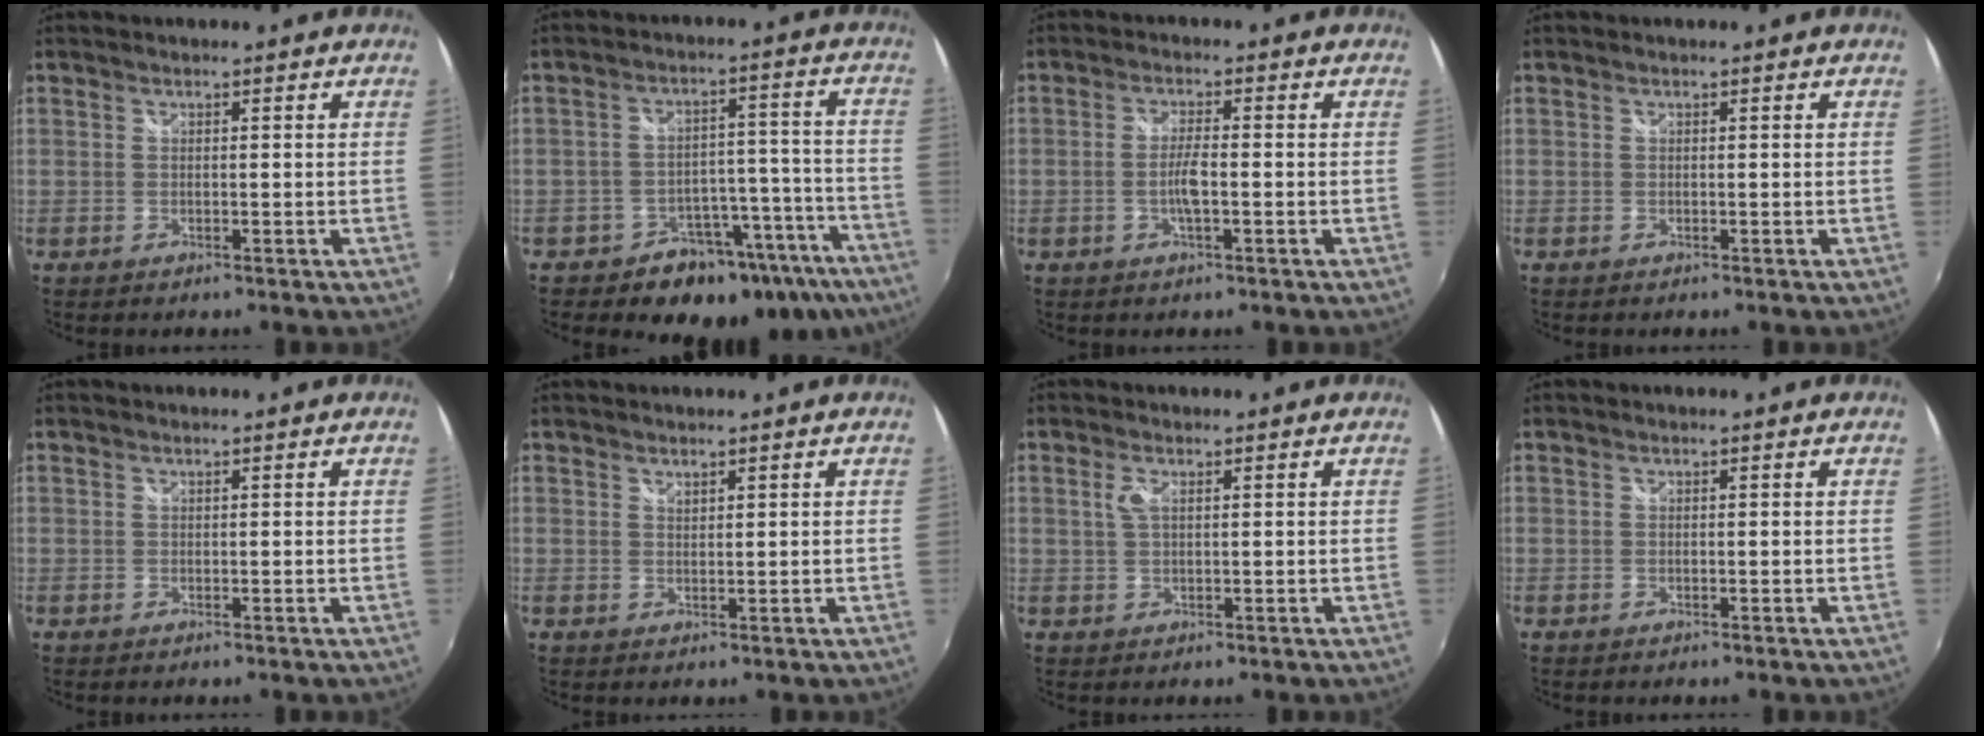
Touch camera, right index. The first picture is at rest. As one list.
[{"total": 16.4, "force": [-11.9, 9.4, 6.2], "torque": [-0.088, 0.037, -0.145]}, {"total": 3.8, "force": [-1.0, 0.5, 3.6], "torque": [-0.072, -0.001, -0.019]}, {"total": 0.0}, {"total": 0.0}, {"total": 1.0, "force": [0.9, 0.3, 0.2], "torque": [-0.002, 0.000, 0.017]}, {"total": 2.1, "force": [0.7, 0.8, 1.8], "torque": [-0.035, 0.000, 0.011]}, {"total": 0.0}]